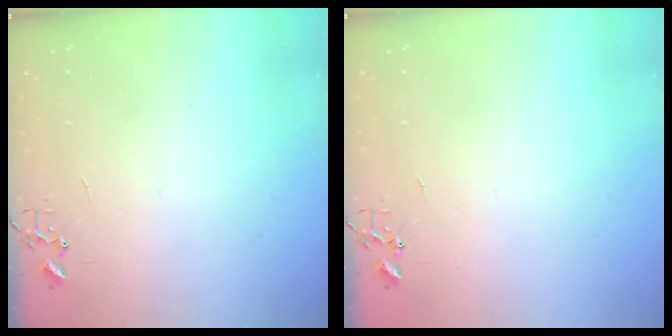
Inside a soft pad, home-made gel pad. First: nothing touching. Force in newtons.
{"total": 0.0}